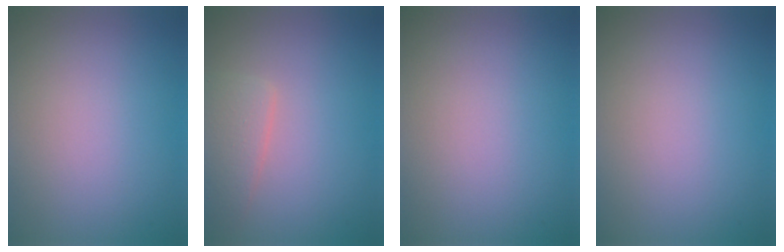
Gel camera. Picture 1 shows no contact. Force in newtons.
{"total": 2.5, "press": 2.5, "slide": 0.1}
{"total": 0.0}
{"total": 0.0}